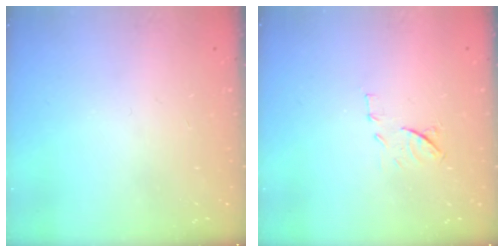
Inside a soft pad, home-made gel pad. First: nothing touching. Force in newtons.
{"total": 8.6, "press": 8.5, "slide": 1.1}